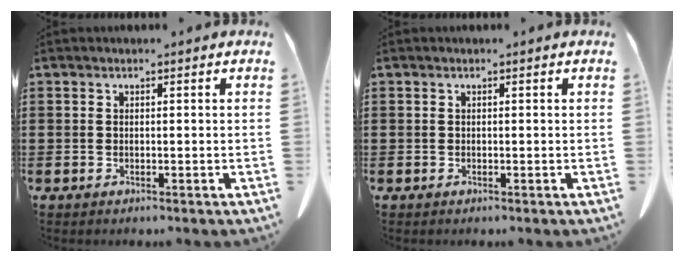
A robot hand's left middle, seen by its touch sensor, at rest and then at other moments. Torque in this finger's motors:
{"motor_torque": [-0.01, 0.01, 0.00, 0.00]}